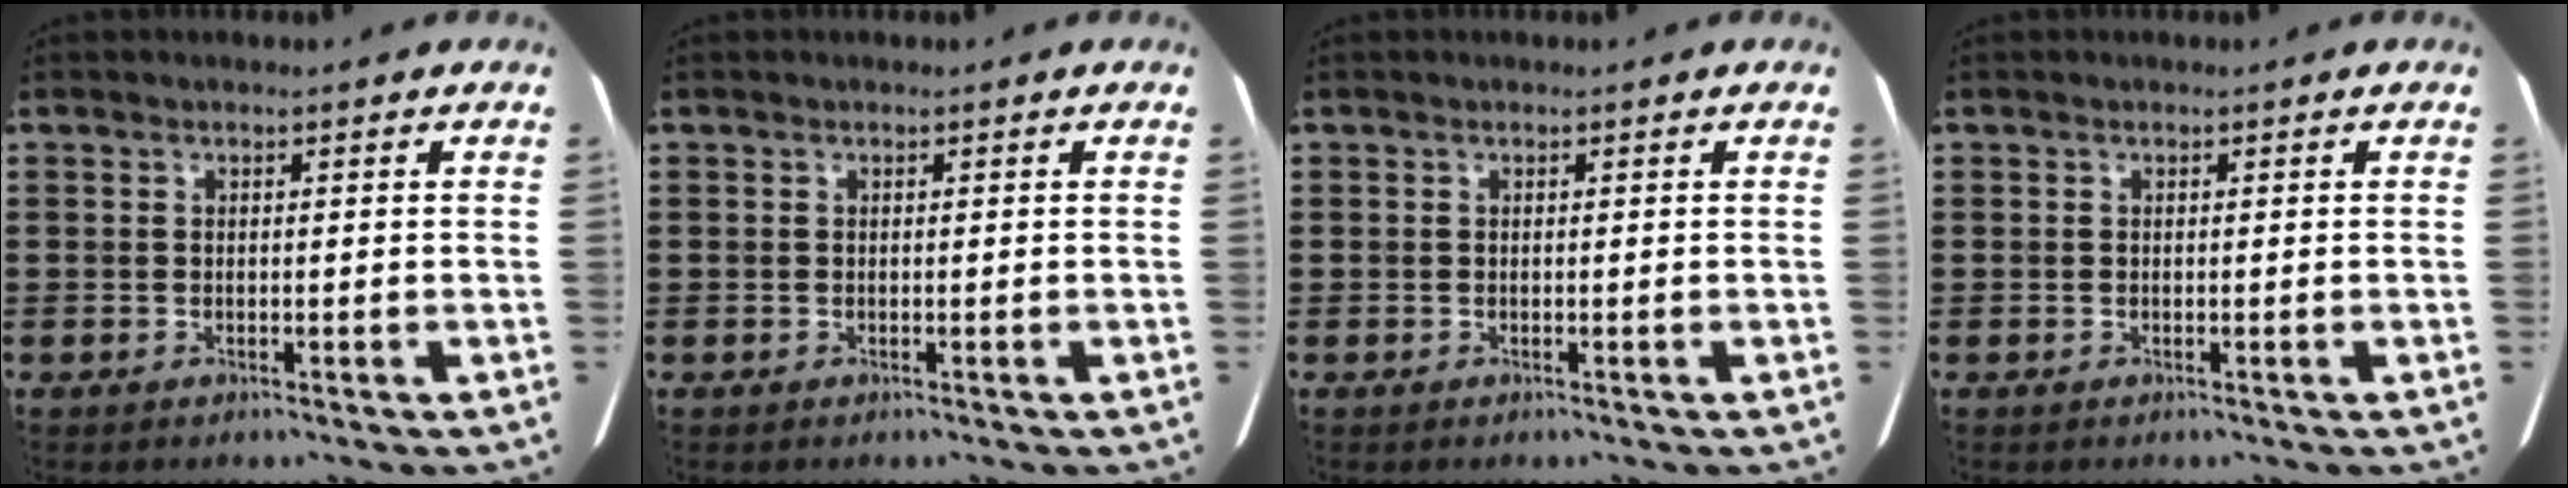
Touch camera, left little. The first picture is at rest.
{"total": 0.0}
{"total": 0.0}
{"total": 0.0}